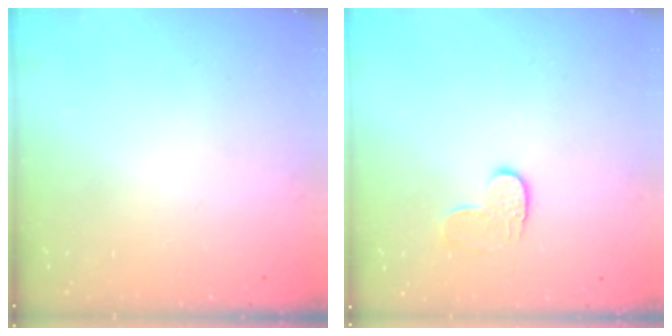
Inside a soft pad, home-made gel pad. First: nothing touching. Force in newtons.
{"total": 6.3, "press": 6.3, "slide": 0.4}